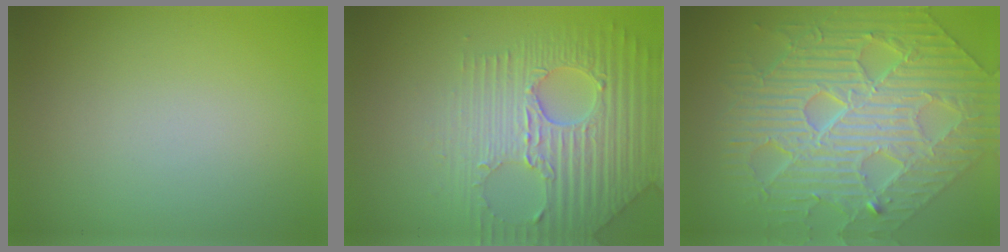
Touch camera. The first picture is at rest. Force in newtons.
{"total": 7.3, "press": 5.4, "slide": 4.9}
{"total": 10.7, "press": 7.4, "slide": 7.7}